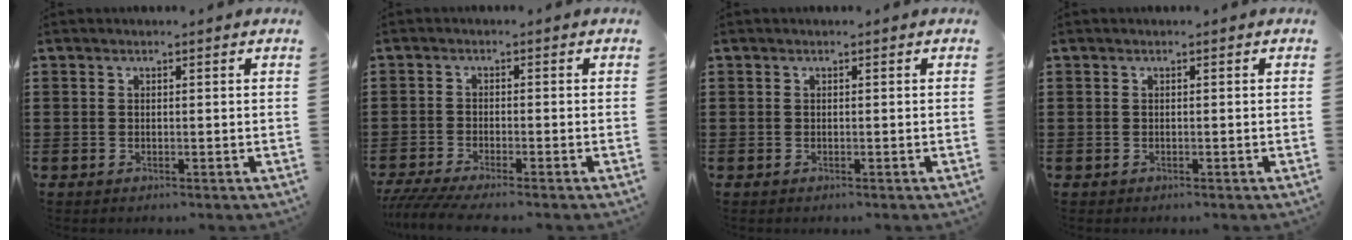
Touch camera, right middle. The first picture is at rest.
{"total": 2.9, "force": [-2.5, 0.0, 1.4], "torque": [-0.038, -0.011, -0.054]}
{"total": 0.0}
{"total": 0.0}